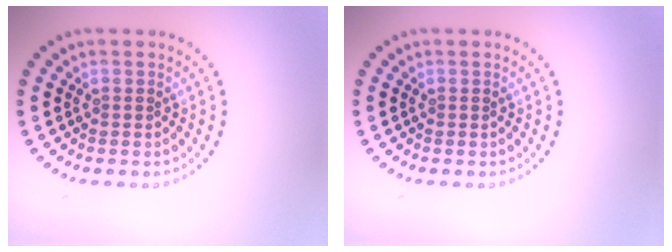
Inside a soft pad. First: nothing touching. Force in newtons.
{"total": 0.0}